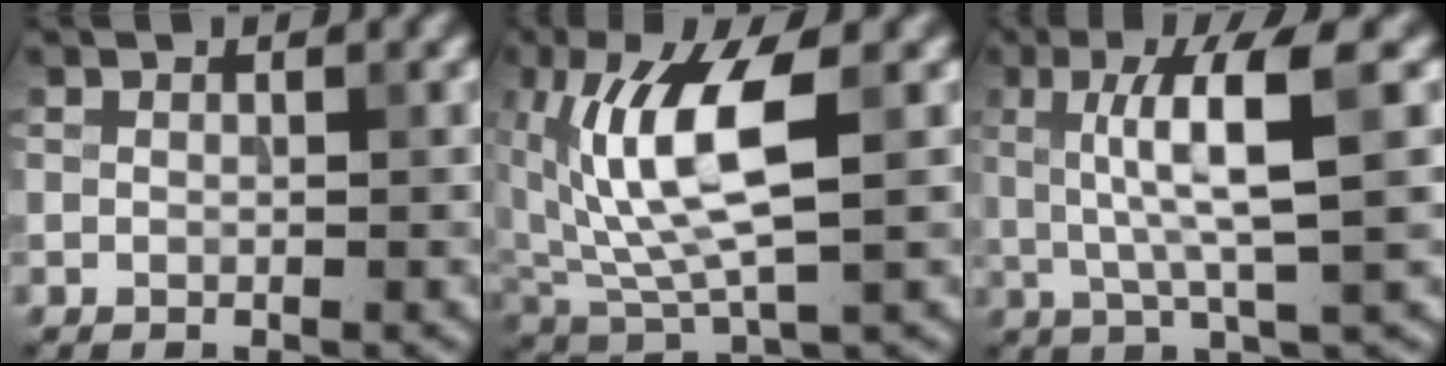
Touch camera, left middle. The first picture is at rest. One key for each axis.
{"total": 8.4, "fx": 1.7, "fy": 3.2, "fz": 7.6, "tx": -0.159, "ty": -0.001, "tz": 0.033}
{"total": 6.4, "fx": 1.2, "fy": 1.0, "fz": 6.2, "tx": -0.113, "ty": 0.008, "tz": 0.021}